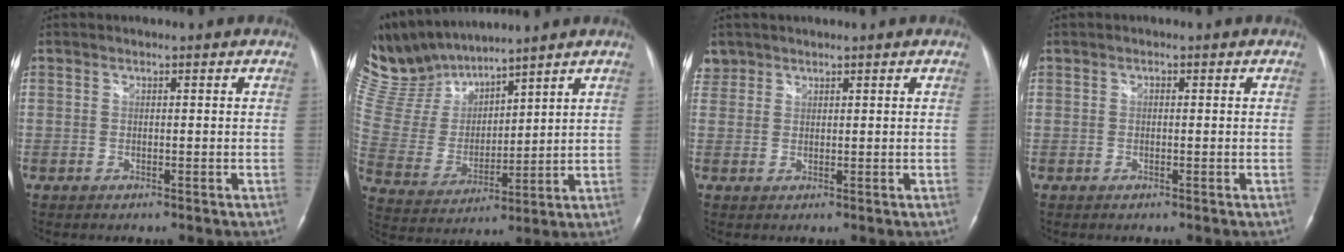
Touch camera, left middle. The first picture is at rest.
{"total": 12.5, "force": [11.8, 2.6, 3.2], "torque": [-0.089, 0.012, 0.251]}
{"total": 2.5, "force": [1.9, 1.7, -0.2], "torque": [0.009, 0.010, 0.035]}
{"total": 0.0}